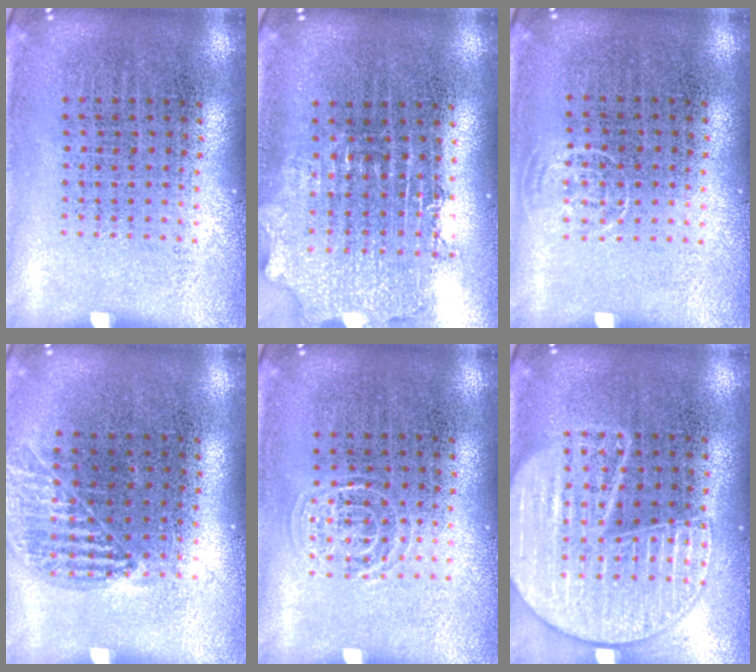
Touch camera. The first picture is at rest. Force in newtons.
{"total": 2.0, "press": 1.6, "slide": 1.2}
{"total": 0.7, "press": 0.5, "slide": 0.4}
{"total": 1.0, "press": 1.0, "slide": 0.2}
{"total": 0.5, "press": 0.5, "slide": 0.1}
{"total": 2.3, "press": 2.3, "slide": 0.3}